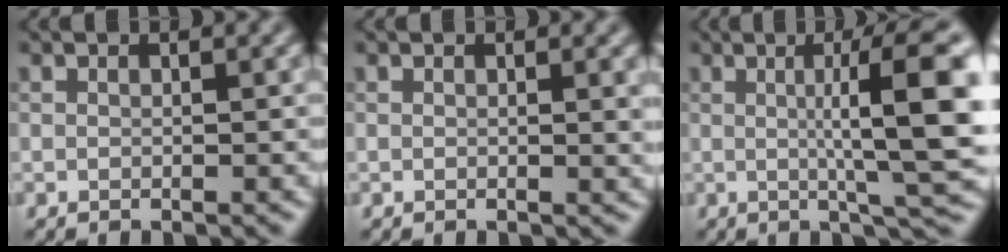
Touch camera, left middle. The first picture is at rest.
{"total": 1.3, "force": [0.4, 0.4, 1.2], "torque": [-0.010, -0.001, 0.003]}
{"total": 9.2, "force": [0.9, 1.5, 9.0], "torque": [-0.117, 0.008, 0.013]}